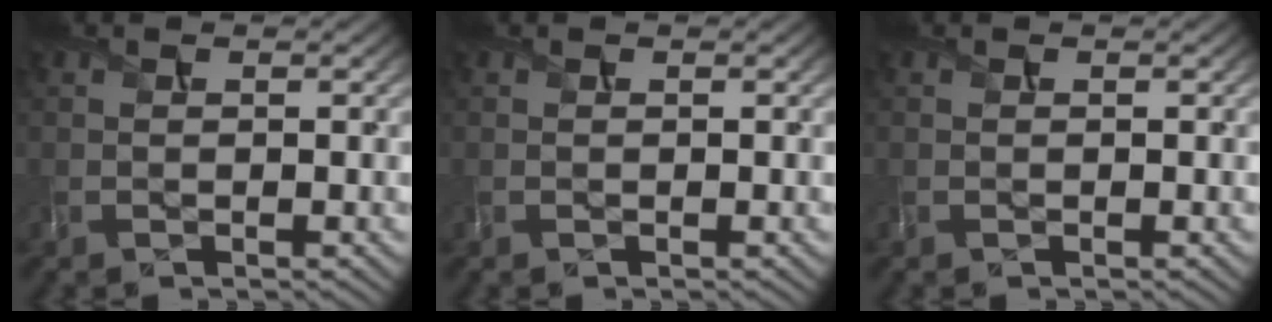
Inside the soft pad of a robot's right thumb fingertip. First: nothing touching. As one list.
[{"total": 0.0}, {"total": 0.0}]